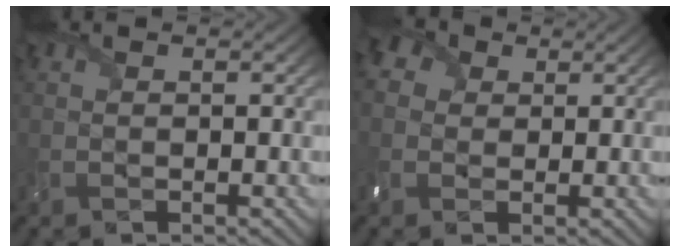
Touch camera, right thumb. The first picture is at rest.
{"total": 4.3, "force": [0.9, 3.7, 2.0], "torque": [-0.062, 0.009, 0.009]}